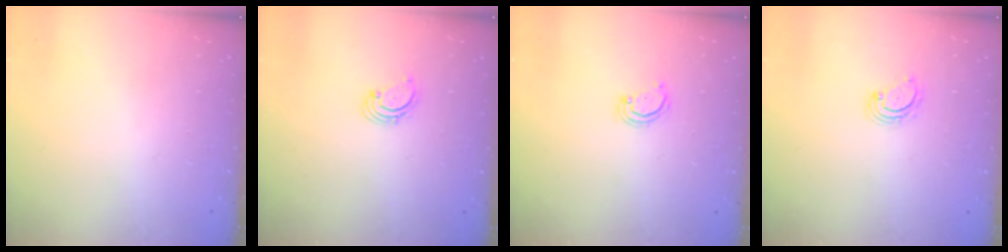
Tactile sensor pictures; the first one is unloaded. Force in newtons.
{"total": 1.7, "press": 1.7, "slide": 0.2}
{"total": 2.5, "press": 2.4, "slide": 0.2}
{"total": 3.2, "press": 3.1, "slide": 0.4}